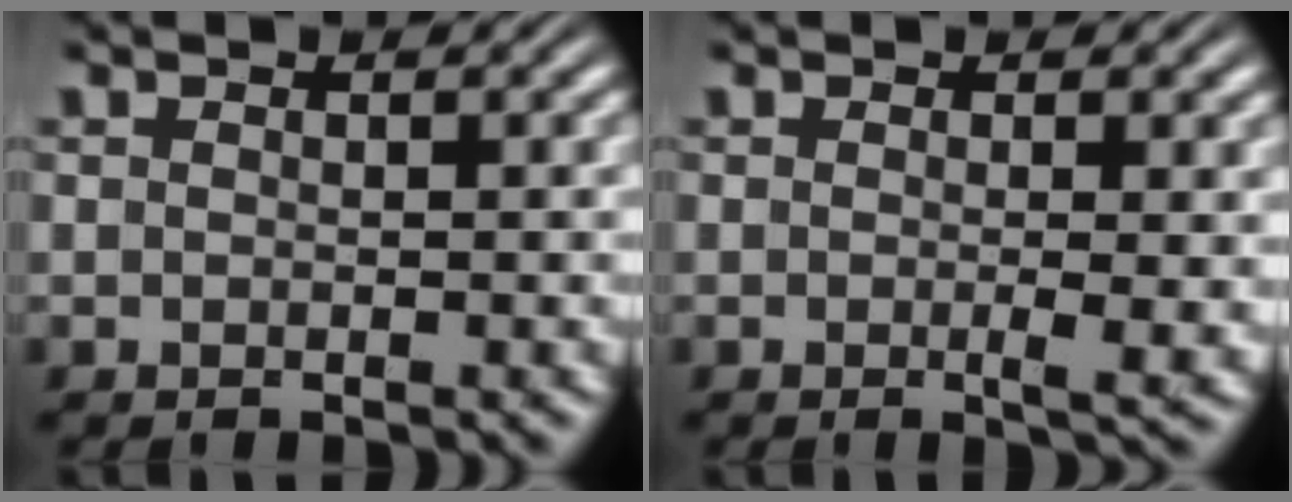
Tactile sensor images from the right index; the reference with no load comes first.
{"total": 1.5, "force": [0.1, 0.0, 1.5], "torque": [-0.025, -0.006, 0.000]}